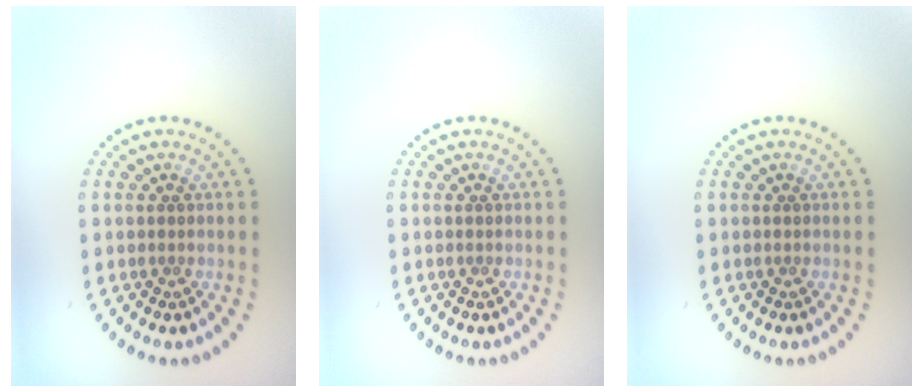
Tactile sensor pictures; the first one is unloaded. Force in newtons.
{"total": 0.0}
{"total": 0.0}